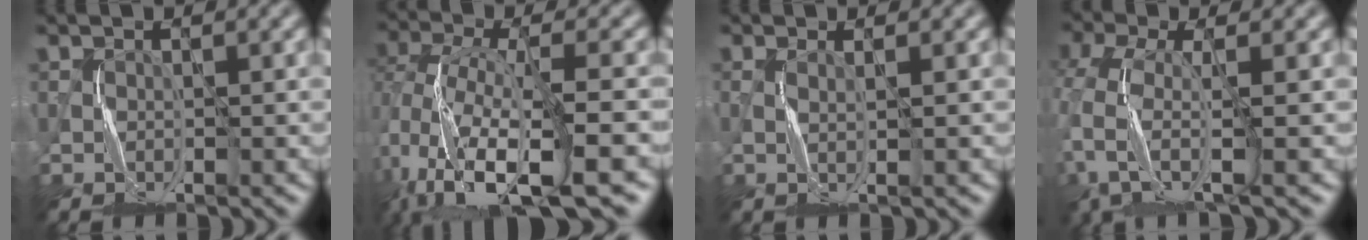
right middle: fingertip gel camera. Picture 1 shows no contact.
{"total": 12.5, "force": [-6.9, 4.1, 9.6], "torque": [-0.194, -0.010, -0.109]}
{"total": 0.7, "force": [-0.2, -0.1, 0.6], "torque": [-0.012, 0.002, -0.010]}
{"total": 6.0, "force": [-2.4, 1.9, 5.1], "torque": [-0.119, -0.012, -0.060]}